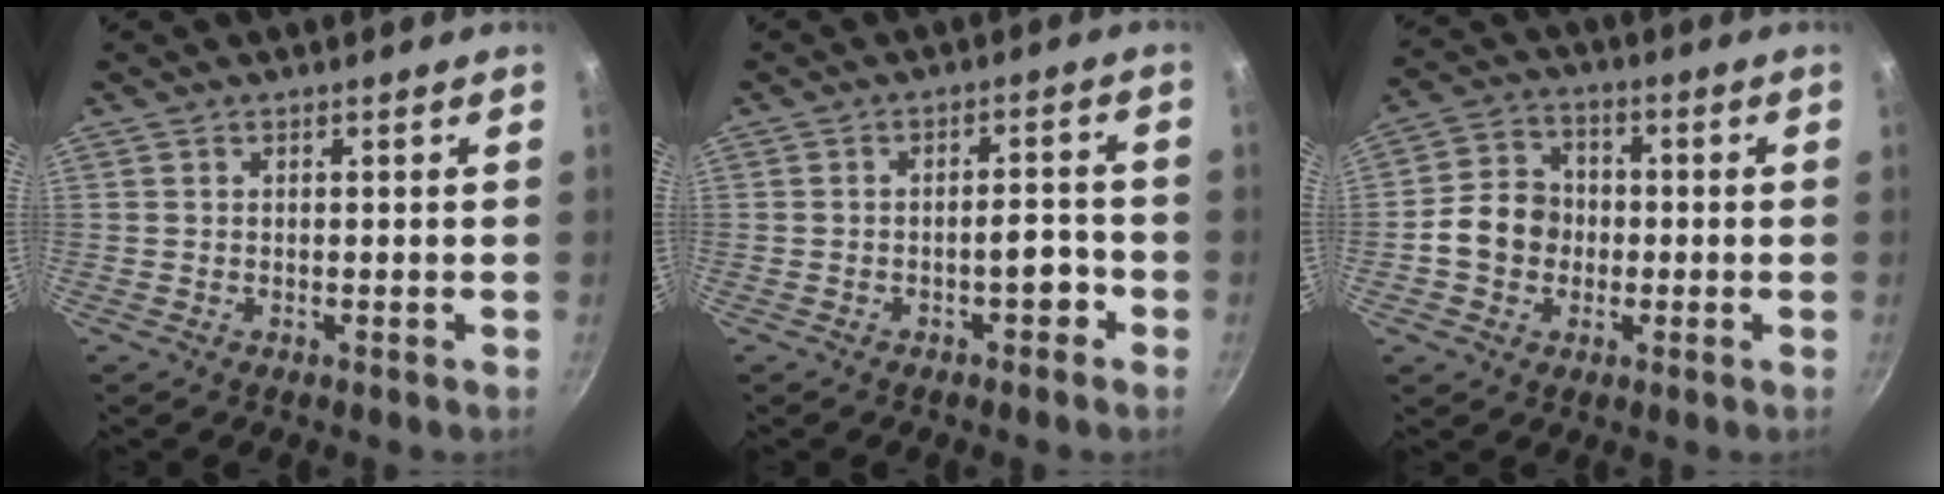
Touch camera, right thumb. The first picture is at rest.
{"total": 4.0, "force": [-2.0, 1.7, 3.0], "torque": [-0.023, 0.029, -0.026]}
{"total": 9.3, "force": [-1.2, 7.9, 4.7], "torque": [-0.051, 0.022, -0.036]}